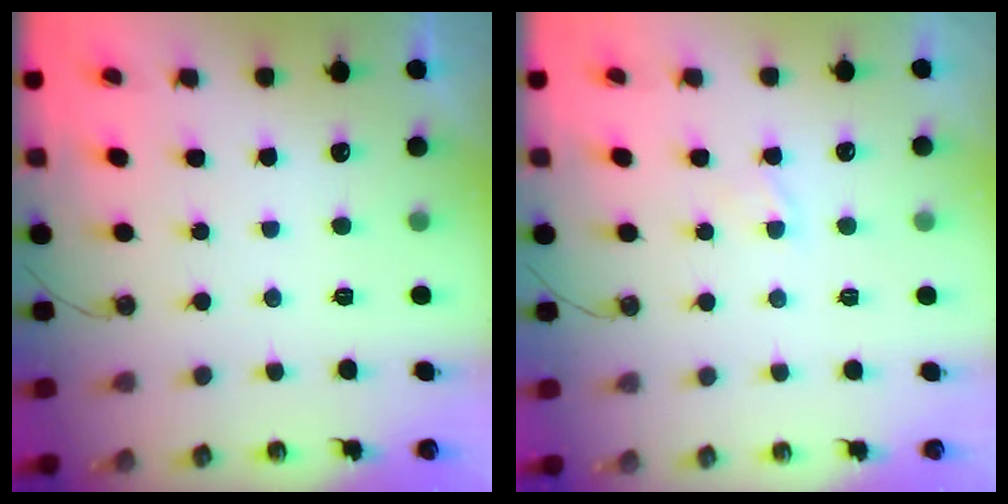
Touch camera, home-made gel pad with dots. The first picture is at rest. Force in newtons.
{"total": 1.5, "press": 1.5, "slide": 0.3}